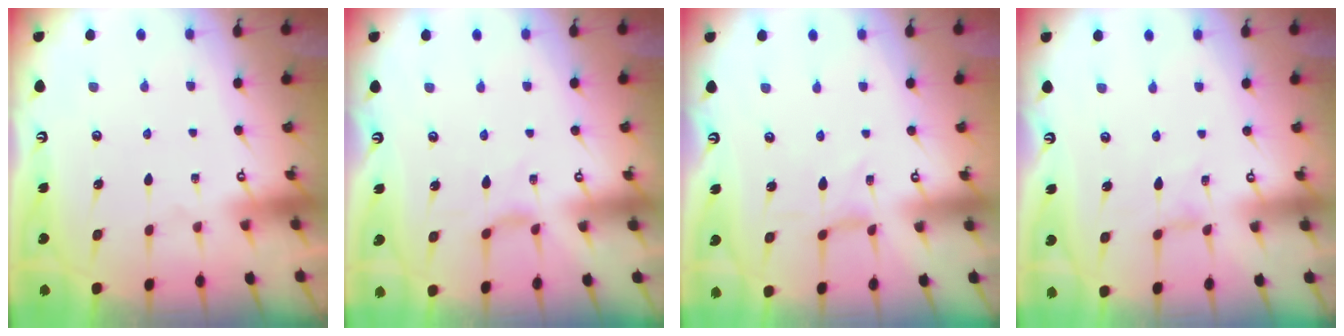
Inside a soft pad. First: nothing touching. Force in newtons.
{"total": 2.6, "press": 2.6, "slide": 0.4}
{"total": 0.7, "press": 0.6, "slide": 0.1}
{"total": 1.0, "press": 1.0, "slide": 0.2}